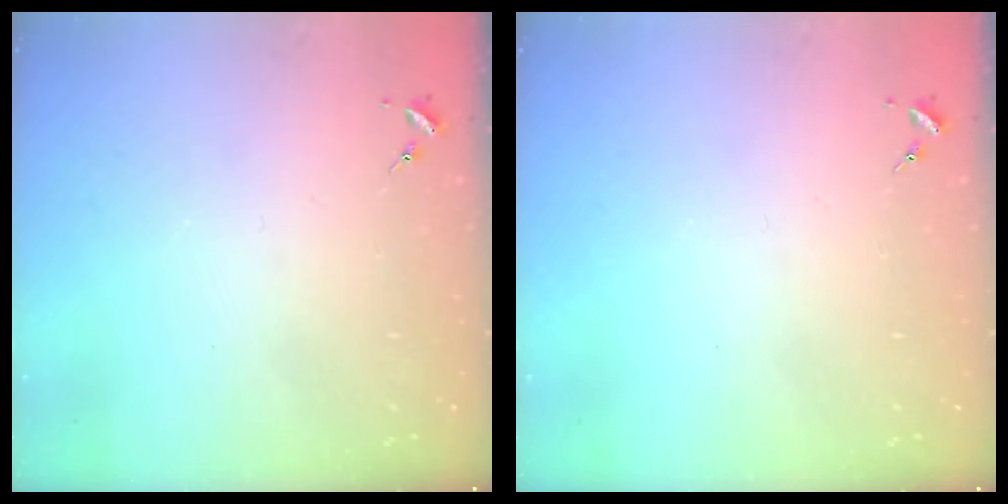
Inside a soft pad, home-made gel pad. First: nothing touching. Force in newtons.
{"total": 0.0}